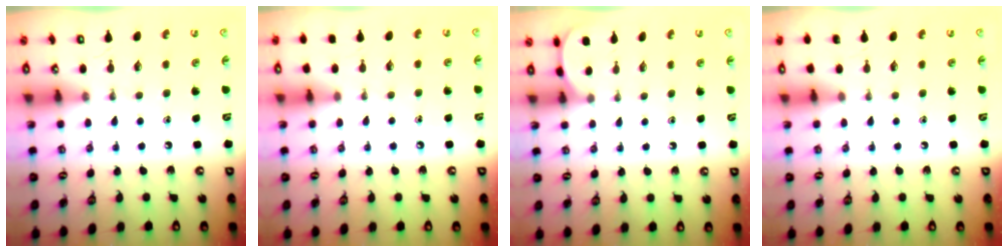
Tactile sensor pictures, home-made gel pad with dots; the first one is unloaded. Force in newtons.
{"total": 4.3, "press": 4.3, "slide": 0.6}
{"total": 1.1, "press": 1.1, "slide": 0.1}
{"total": 0.0}